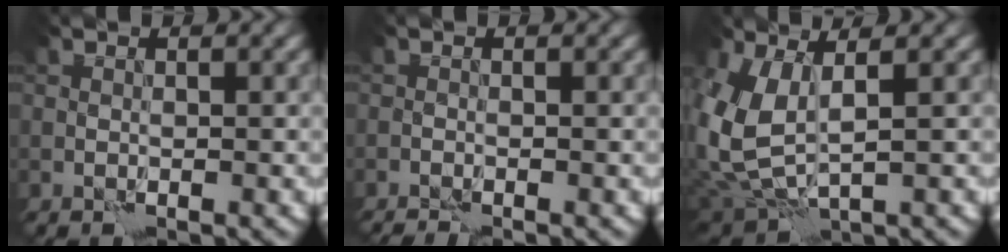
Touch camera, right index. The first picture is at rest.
{"total": 1.3, "force": [-1.3, -0.2, 0.3], "torque": [-0.015, -0.007, -0.022]}
{"total": 7.7, "force": [1.4, 4.2, 6.3], "torque": [-0.169, -0.025, 0.043]}